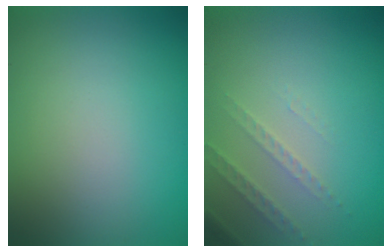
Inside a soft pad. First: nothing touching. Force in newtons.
{"total": 1.9, "press": 1.8, "slide": 0.6}